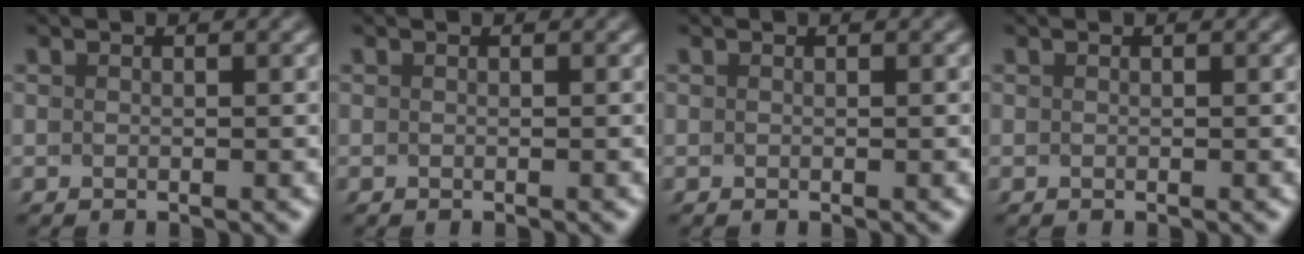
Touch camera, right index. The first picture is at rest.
{"total": 0.0}
{"total": 0.0}
{"total": 0.0}